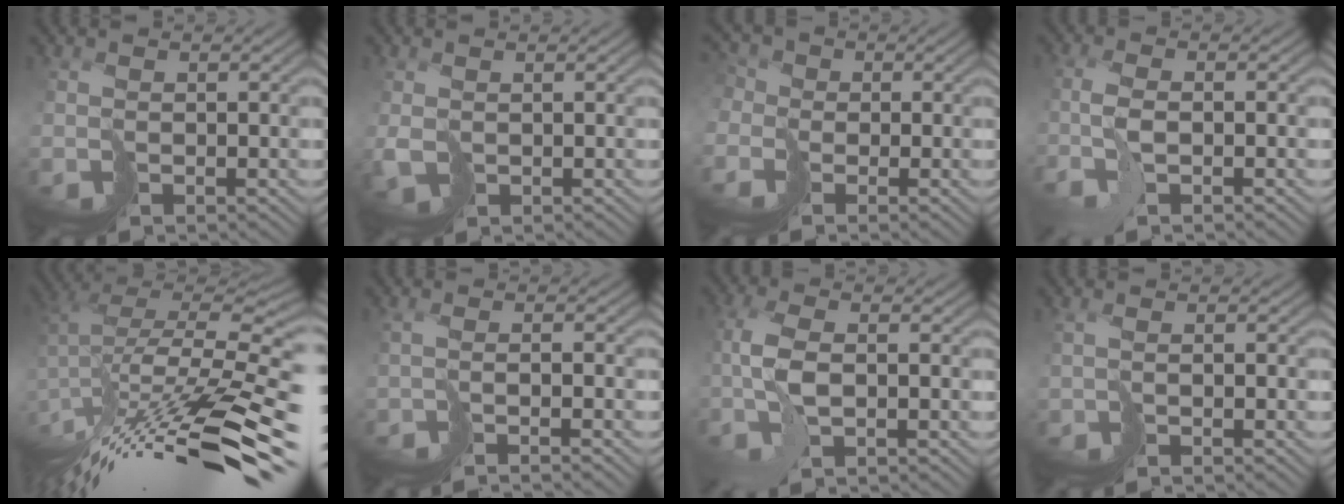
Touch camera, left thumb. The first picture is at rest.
{"total": 2.1, "force": [0.2, 1.3, 1.6], "torque": [-0.038, -0.004, 0.005]}
{"total": 4.6, "force": [-1.1, 4.0, 2.1], "torque": [-0.070, 0.008, -0.030]}
{"total": 3.1, "force": [-1.1, 0.4, 2.8], "torque": [-0.061, 0.007, -0.029]}
{"total": 13.7, "force": [-5.9, 4.1, 11.7], "torque": [-0.256, 0.008, -0.096]}
{"total": 3.0, "force": [-2.3, -0.6, 1.8], "torque": [-0.025, -0.003, -0.044]}
{"total": 4.8, "force": [-0.8, 1.4, 4.6], "torque": [-0.108, 0.009, -0.018]}
{"total": 1.4, "force": [-1.0, -0.5, 0.9], "torque": [-0.017, 0.001, -0.022]}